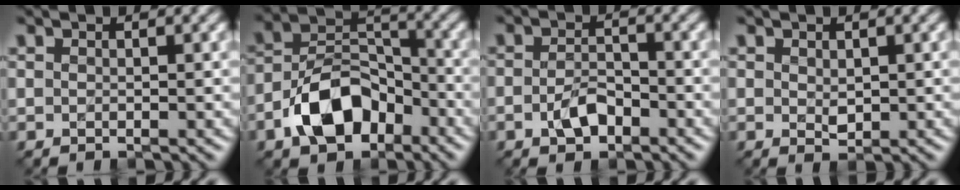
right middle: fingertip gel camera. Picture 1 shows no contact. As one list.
[{"total": 7.9, "force": [-4.1, 4.7, 4.9], "torque": [-0.081, 0.009, -0.082]}, {"total": 2.7, "force": [-1.3, 1.4, 1.9], "torque": [-0.037, 0.003, -0.025]}, {"total": 1.2, "force": [0.1, 0.8, 0.9], "torque": [-0.017, -0.004, 0.005]}]